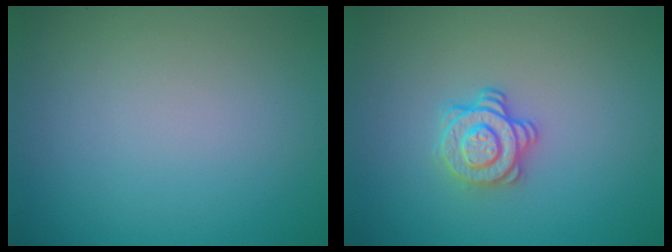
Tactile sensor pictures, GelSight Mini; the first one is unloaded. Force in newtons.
{"total": 2.9, "press": 2.5, "slide": 1.3}